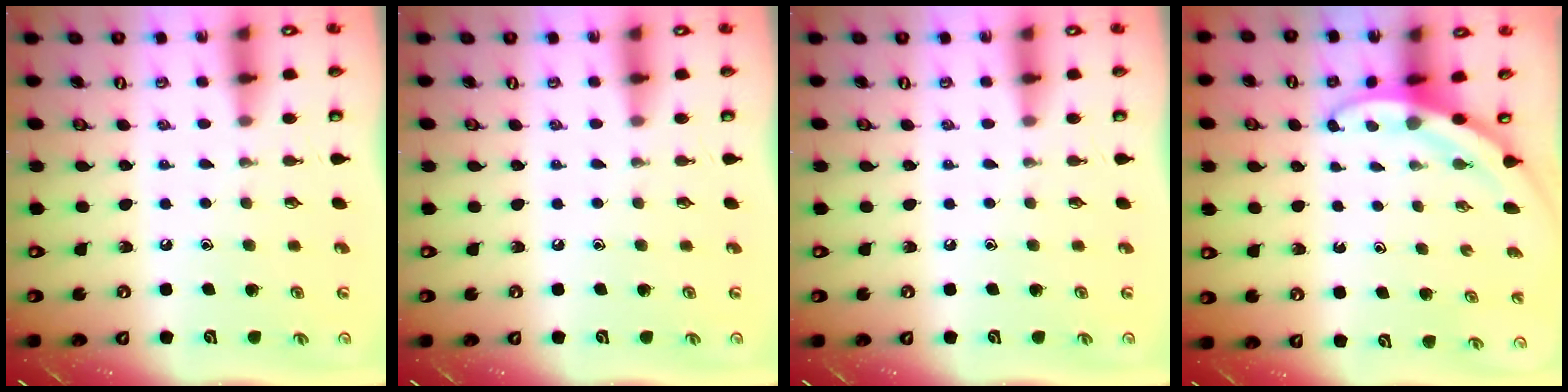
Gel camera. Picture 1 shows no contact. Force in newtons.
{"total": 0.0}
{"total": 0.0}
{"total": 3.5, "press": 3.5, "slide": 0.1}